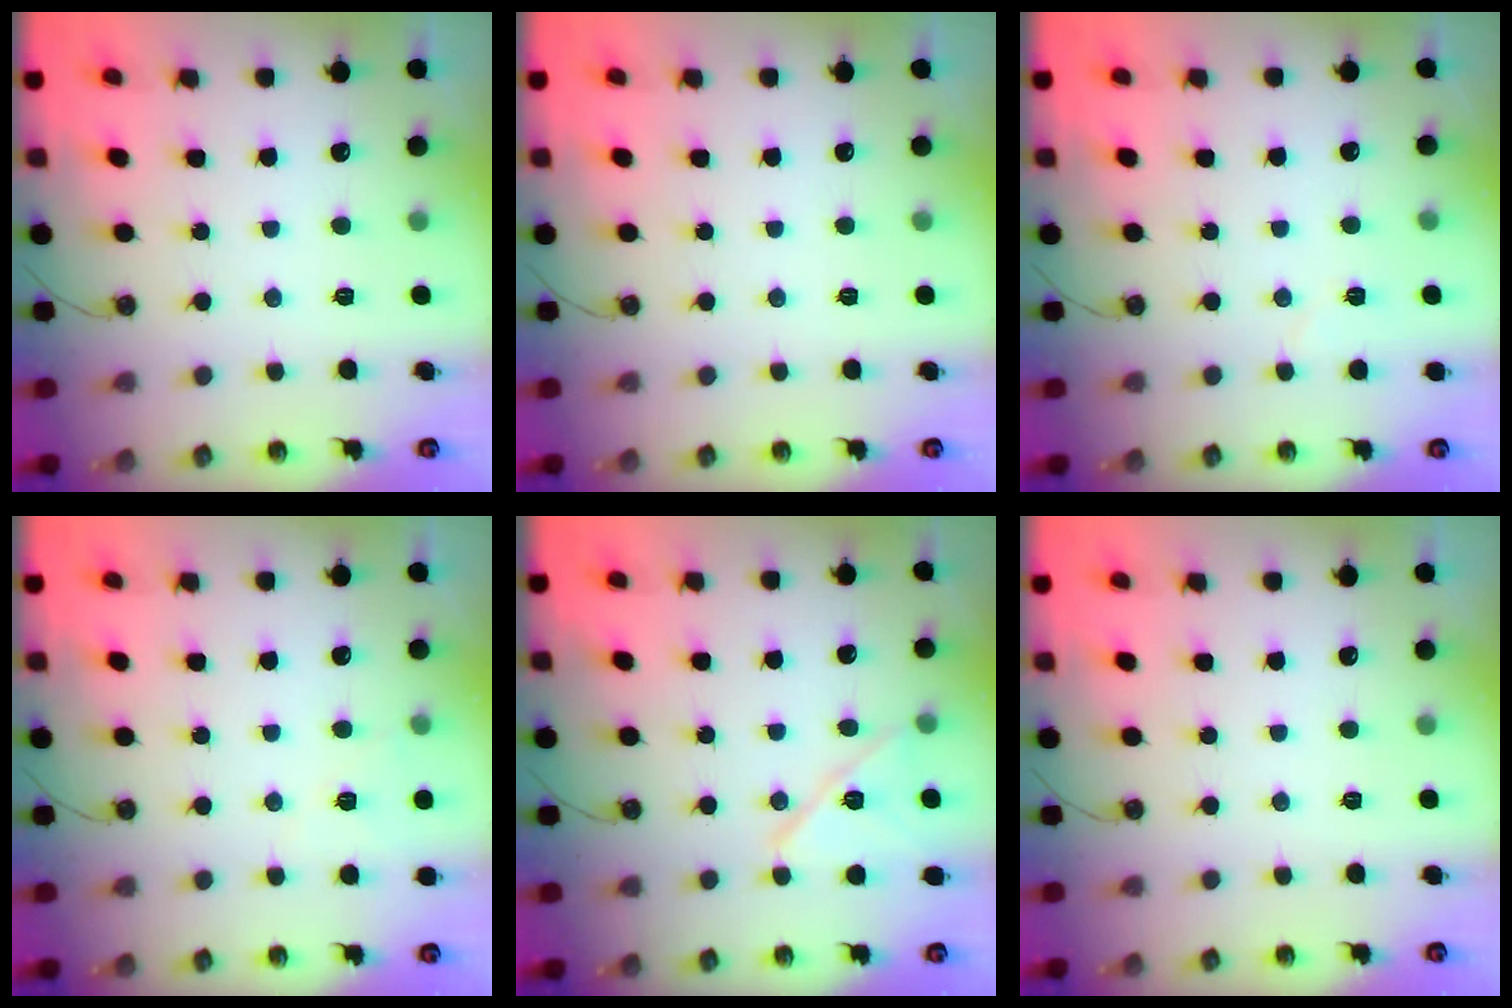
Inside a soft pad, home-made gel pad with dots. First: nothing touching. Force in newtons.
{"total": 0.0}
{"total": 4.1, "press": 3.1, "slide": 2.7}
{"total": 5.8, "press": 5.1, "slide": 2.8}
{"total": 12.7, "press": 9.2, "slide": 8.8}
{"total": 0.0}